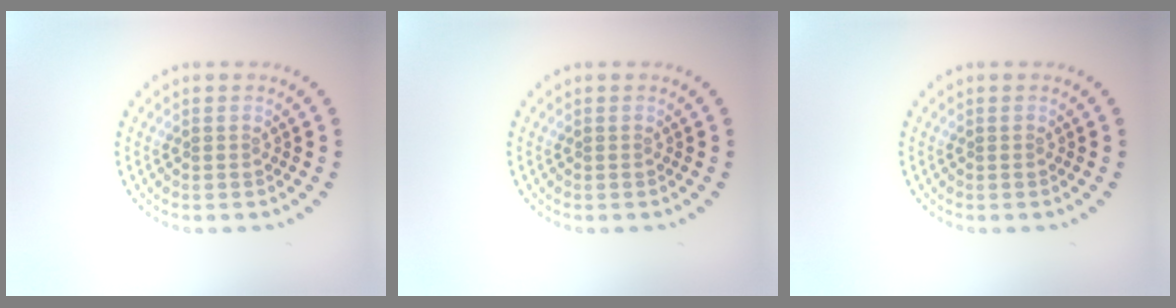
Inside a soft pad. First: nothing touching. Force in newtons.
{"total": 0.0}
{"total": 0.0}